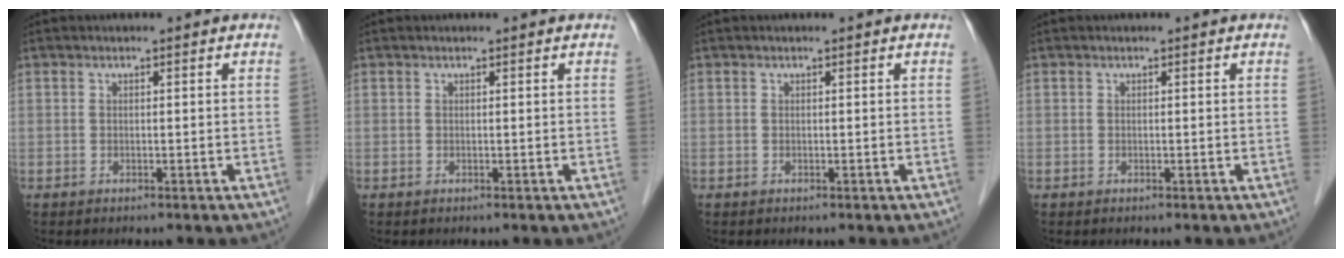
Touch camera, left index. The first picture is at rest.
{"total": 0.0}
{"total": 0.0}
{"total": 0.0}